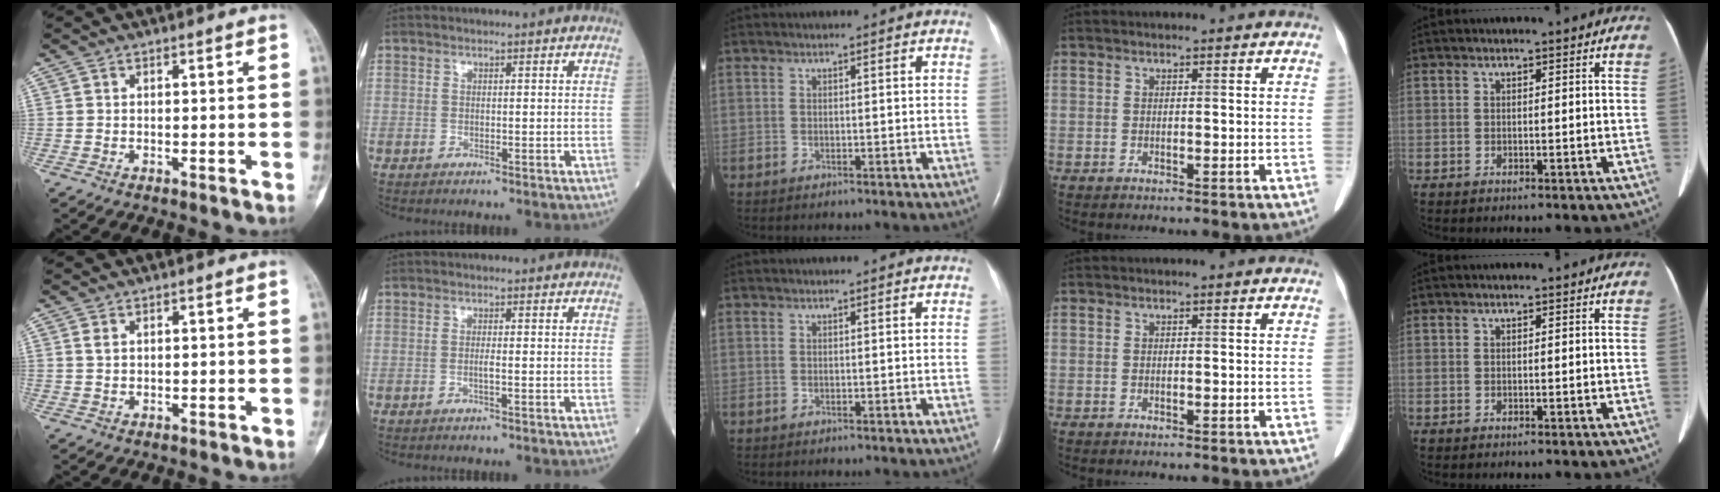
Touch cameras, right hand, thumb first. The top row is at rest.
{"thumb": {"total": 1.2, "force": [0.5, 0.7, 0.8], "torque": [-0.021, 0.003, 0.013]}, "index": {"total": 1.2, "force": [-0.4, -0.1, 1.1], "torque": [-0.023, -0.001, -0.008]}}